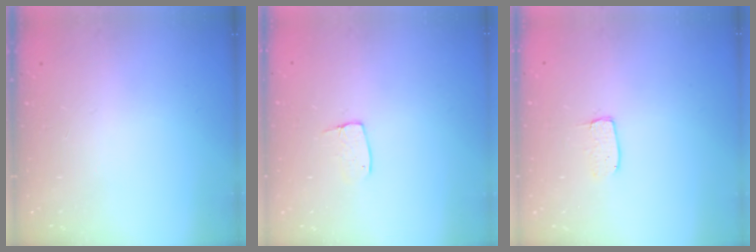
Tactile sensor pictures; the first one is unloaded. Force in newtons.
{"total": 6.5, "press": 6.5, "slide": 0.4}
{"total": 3.6, "press": 3.6, "slide": 0.2}